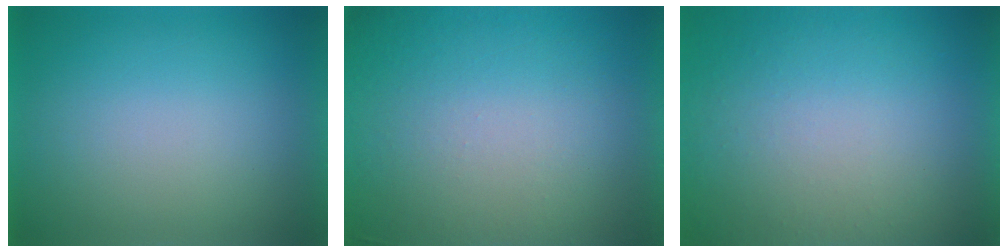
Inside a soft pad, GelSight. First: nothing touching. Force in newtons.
{"total": 7.3}
{"total": 9.5}